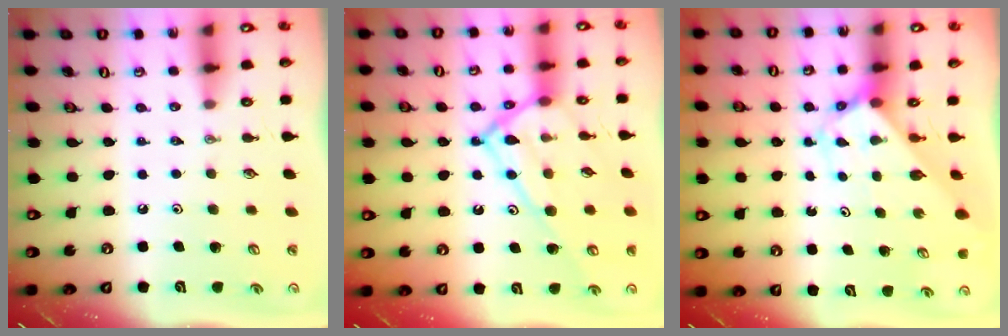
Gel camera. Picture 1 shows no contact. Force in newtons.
{"total": 17.1, "press": 17.0, "slide": 1.4}
{"total": 2.8, "press": 2.8, "slide": 0.2}